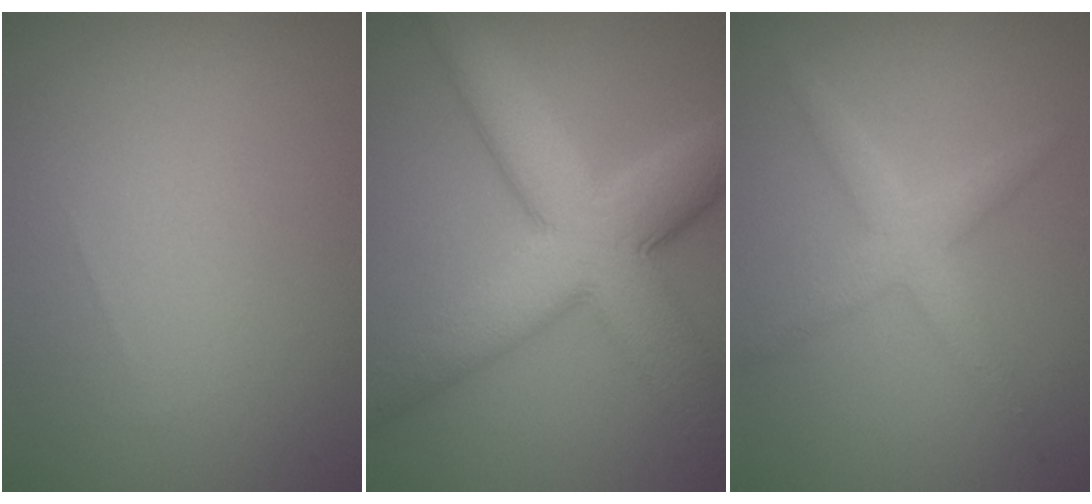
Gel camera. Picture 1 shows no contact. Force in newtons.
{"total": 11.6, "press": 11.6, "slide": 0.2}
{"total": 3.0, "press": 3.0, "slide": 0.1}